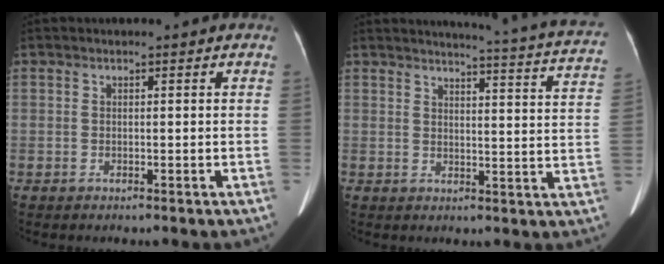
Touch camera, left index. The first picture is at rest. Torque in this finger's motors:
{"motor_torque": [-0.29, -0.81, 0.00, 0.01]}